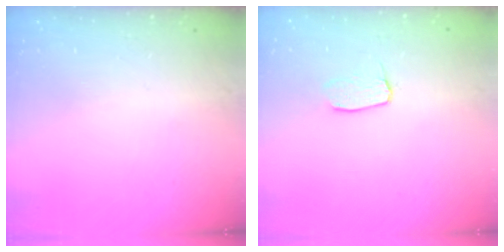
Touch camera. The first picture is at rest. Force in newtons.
{"total": 5.6, "press": 5.6, "slide": 0.4}